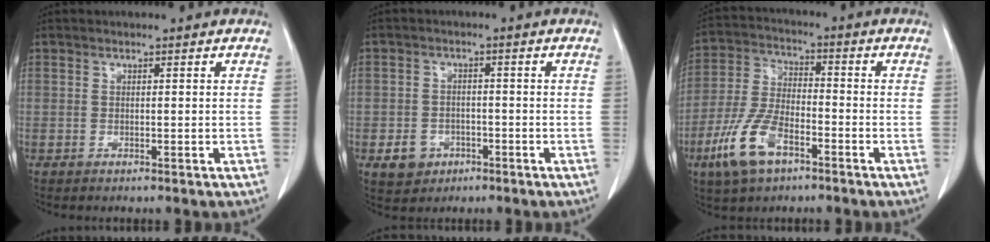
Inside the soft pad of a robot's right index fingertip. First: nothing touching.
{"total": 4.5, "force": [-1.9, 3.8, 1.3], "torque": [-0.015, 0.008, -0.022]}
{"total": 10.7, "force": [-5.7, 4.7, 7.7], "torque": [-0.181, -0.002, -0.109]}